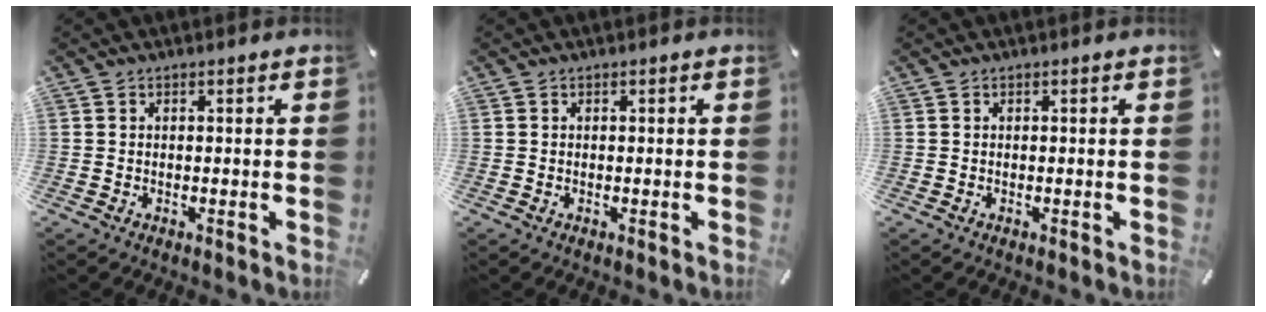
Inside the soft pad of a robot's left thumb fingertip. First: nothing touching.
{"total": 0.0}
{"total": 0.0}